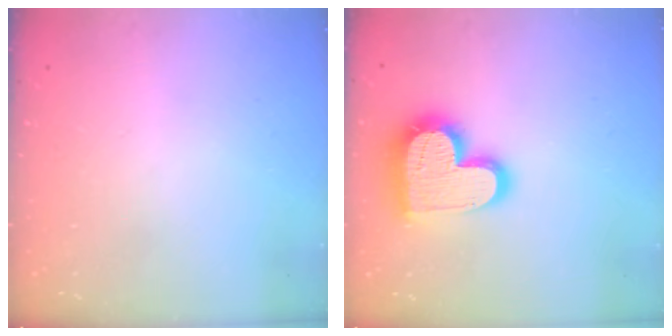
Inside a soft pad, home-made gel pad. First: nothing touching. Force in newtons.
{"total": 18.1, "press": 18.0, "slide": 1.1}